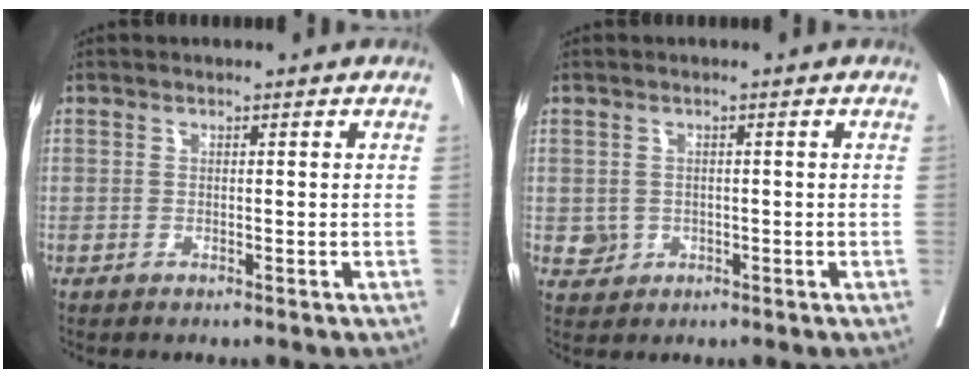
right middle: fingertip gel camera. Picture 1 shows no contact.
{"total": 2.0, "force": [-0.3, 2.0, 0.5], "torque": [-0.003, 0.004, 0.001]}